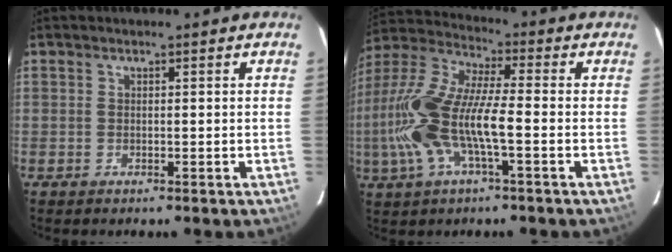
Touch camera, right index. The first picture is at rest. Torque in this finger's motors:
{"motor_torque": [1.15, -0.71, 0.67, 0.21]}